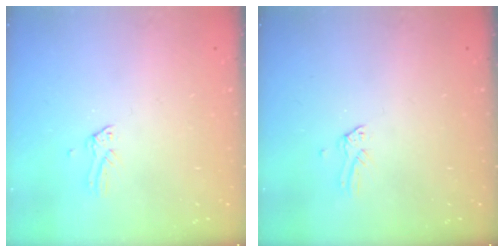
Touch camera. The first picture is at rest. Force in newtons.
{"total": 0.0}